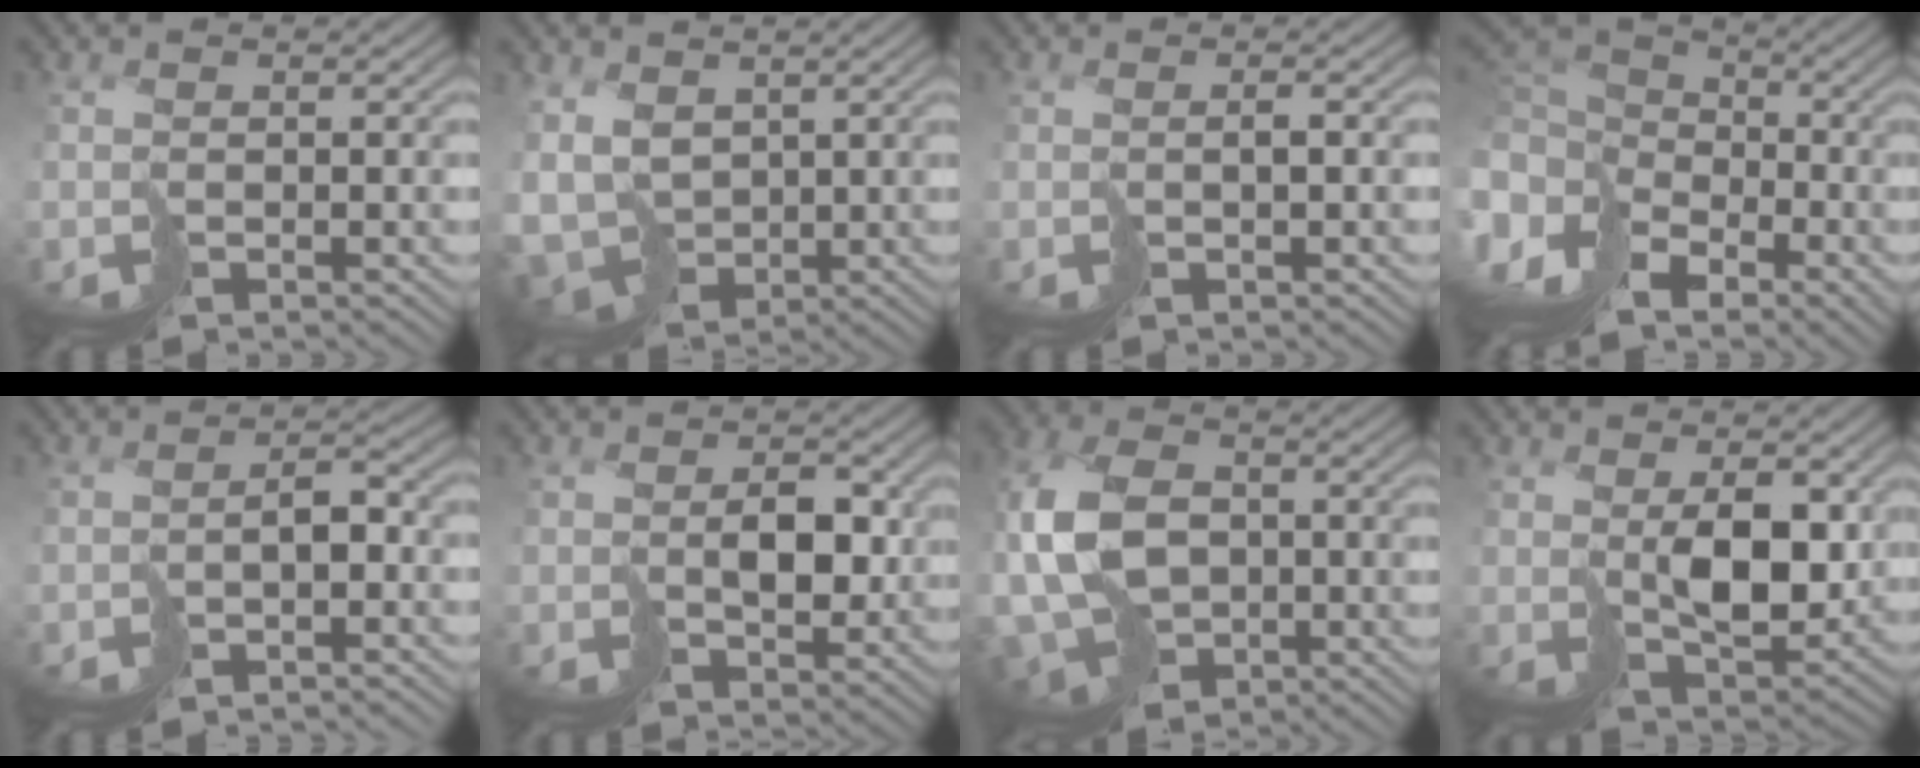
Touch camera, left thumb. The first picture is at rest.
{"total": 7.3, "force": [0.9, 5.5, 4.6], "torque": [-0.137, -0.022, 0.022]}
{"total": 0.9, "force": [0.2, 0.0, 0.9], "torque": [-0.019, 0.004, 0.007]}
{"total": 14.0, "force": [-5.1, 9.7, 8.6], "torque": [-0.246, -0.030, -0.054]}
{"total": 2.9, "force": [-2.0, 1.0, 1.8], "torque": [-0.020, 0.001, -0.035]}
{"total": 4.1, "force": [1.5, 2.6, 2.8], "torque": [-0.043, -0.001, 0.040]}
{"total": 12.3, "force": [-1.7, 8.5, 8.8], "torque": [-0.216, -0.005, -0.033]}
{"total": 6.5, "force": [2.6, 3.3, 5.0], "torque": [-0.104, -0.017, 0.065]}